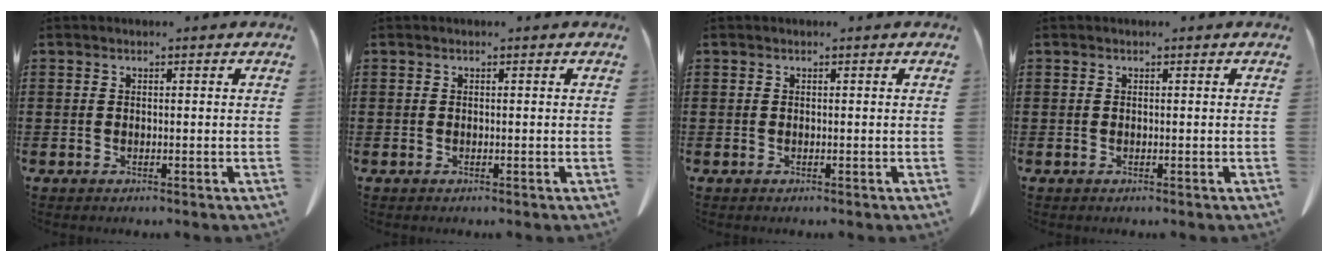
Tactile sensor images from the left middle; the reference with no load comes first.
{"total": 0.0}
{"total": 0.0}
{"total": 0.0}